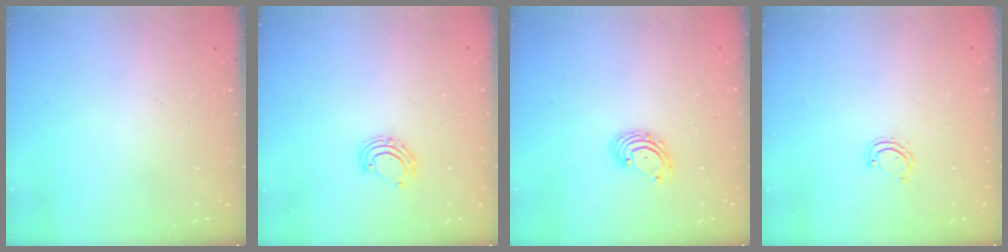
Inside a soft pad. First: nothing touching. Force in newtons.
{"total": 5.3, "press": 5.1, "slide": 1.4}
{"total": 3.4, "press": 3.3, "slide": 0.5}
{"total": 3.8, "press": 3.8, "slide": 0.3}